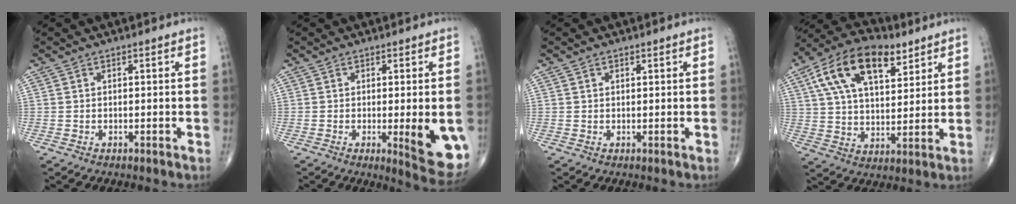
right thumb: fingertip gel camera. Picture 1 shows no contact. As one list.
[{"total": 9.9, "force": [-2.0, 2.5, 9.4], "torque": [-0.108, -0.020, -0.020]}, {"total": 0.7, "force": [0.5, 0.5, 0.2], "torque": [0.000, -0.002, 0.006]}, {"total": 18.2, "force": [8.6, 9.4, 13.0], "torque": [-0.206, -0.007, 0.150]}]